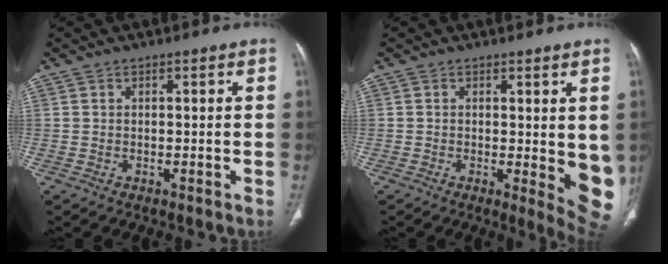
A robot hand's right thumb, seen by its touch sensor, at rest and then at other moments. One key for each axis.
{"total": 8.2, "fx": -0.1, "fy": 2.7, "fz": 7.8, "tx": -0.086, "ty": -0.018, "tz": 0.001}